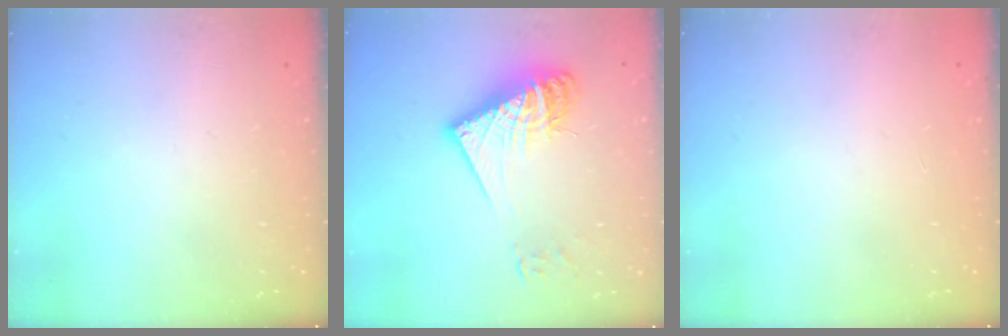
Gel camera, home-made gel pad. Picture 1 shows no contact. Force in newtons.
{"total": 16.1, "press": 16.0, "slide": 1.7}
{"total": 0.0}